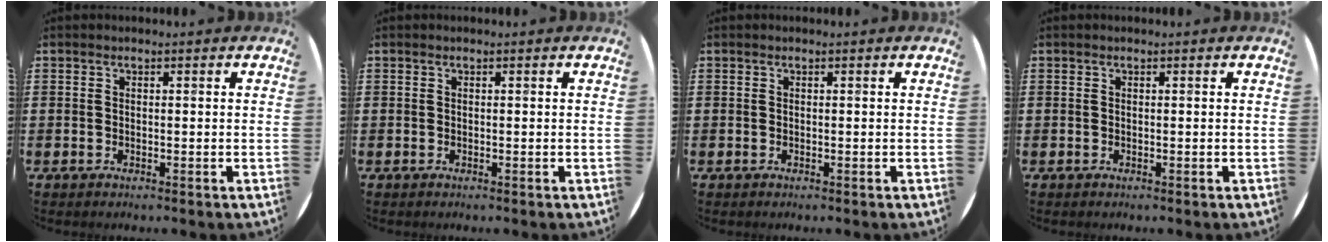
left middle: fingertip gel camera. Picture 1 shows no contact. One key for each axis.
{"total": 0.0}
{"total": 0.0}
{"total": 0.0}